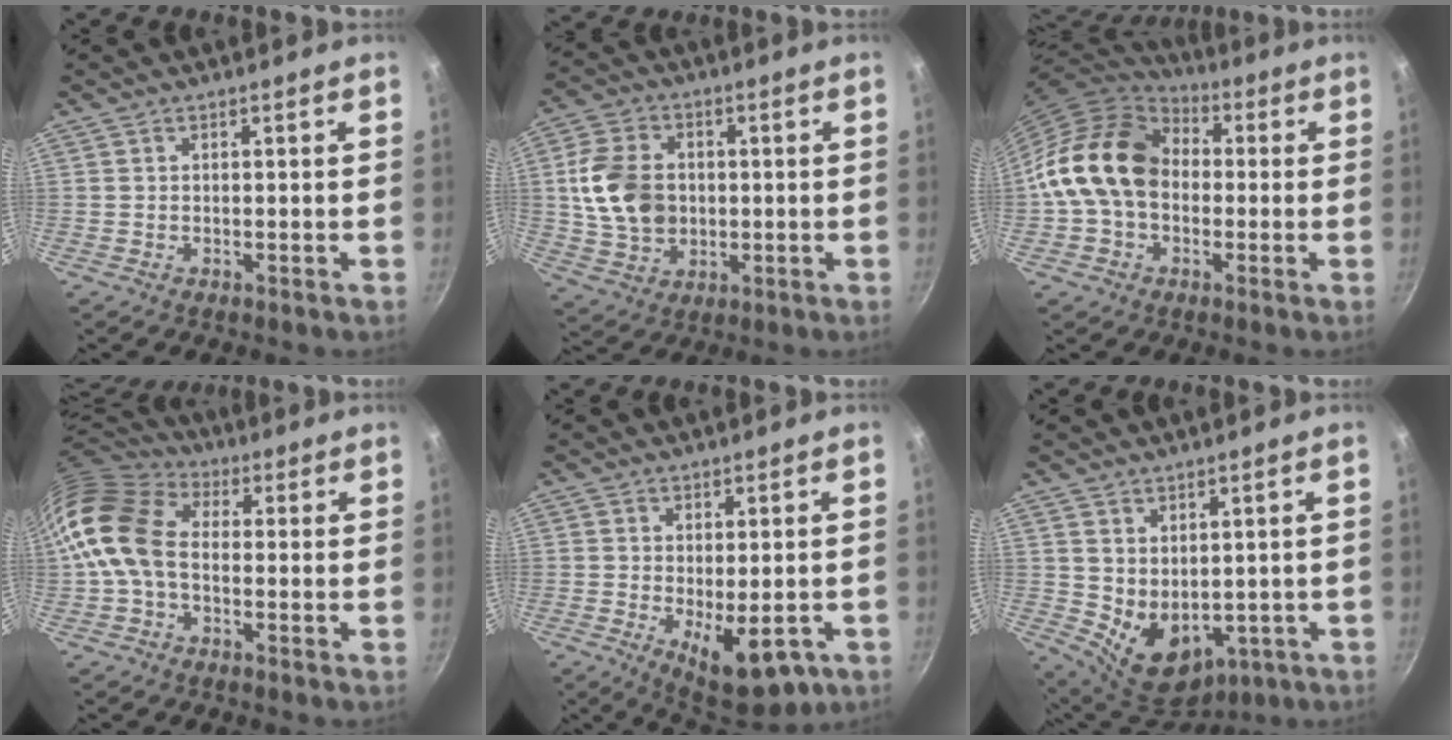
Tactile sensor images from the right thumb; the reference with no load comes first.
{"total": 13.1, "force": [0.7, 10.0, 8.5], "torque": [-0.139, 0.003, 0.016]}
{"total": 16.7, "force": [0.0, 12.7, 10.9], "torque": [-0.170, 0.037, -0.014]}
{"total": 13.2, "force": [-0.8, 9.3, 9.4], "torque": [-0.165, 0.029, -0.035]}
{"total": 11.1, "force": [-3.4, 4.9, 9.4], "torque": [-0.113, -0.011, -0.030]}
{"total": 9.8, "force": [0.8, 7.0, 6.8], "torque": [-0.085, -0.027, 0.041]}